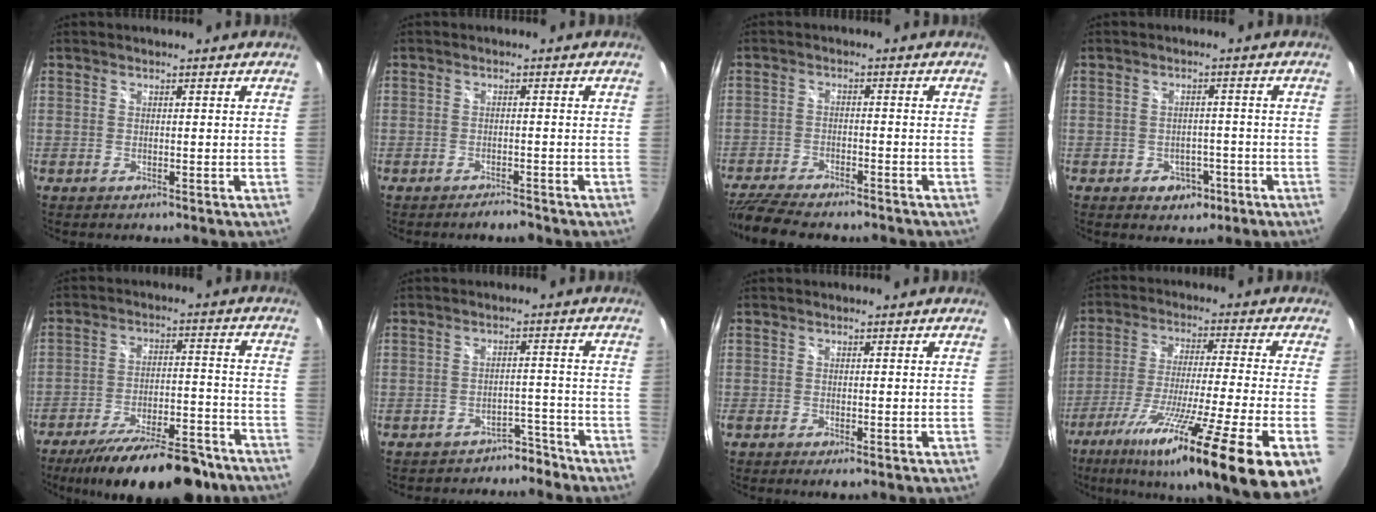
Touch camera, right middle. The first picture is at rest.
{"total": 2.2, "force": [-2.0, 0.4, 0.7], "torque": [-0.017, -0.002, -0.030]}
{"total": 13.1, "force": [-11.2, 3.0, 6.1], "torque": [-0.141, -0.030, -0.183]}
{"total": 4.4, "force": [-2.2, 3.4, 1.7], "torque": [-0.036, 0.009, -0.018]}
{"total": 21.1, "force": [-17.0, 5.7, 11.0], "torque": [-0.189, -0.019, -0.241]}
{"total": 5.3, "force": [-4.7, 2.2, 0.8], "torque": [-0.008, 0.018, -0.055]}
{"total": 1.1, "force": [-0.6, 0.1, 0.9], "torque": [-0.020, -0.005, -0.011]}
{"total": 24.8, "force": [-14.5, -0.1, 20.2], "torque": [-0.324, -0.075, -0.238]}